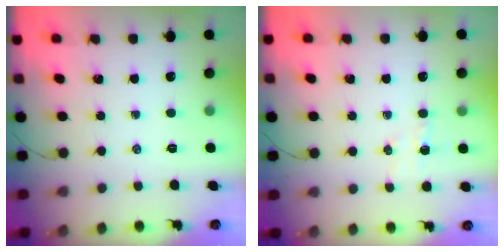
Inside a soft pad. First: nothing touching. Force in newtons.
{"total": 4.3, "press": 4.2, "slide": 1.0}